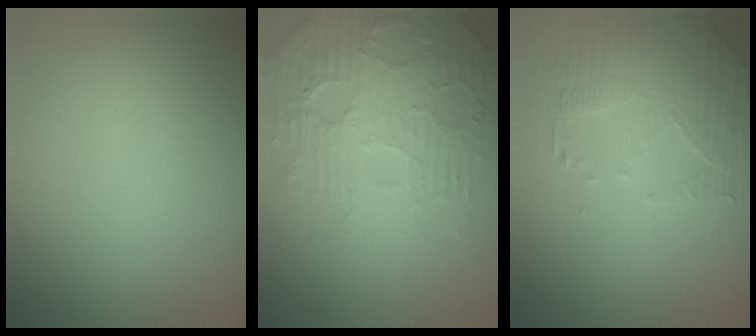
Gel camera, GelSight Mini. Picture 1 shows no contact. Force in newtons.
{"total": 5.5, "press": 3.8, "slide": 4.0}
{"total": 2.5, "press": 2.2, "slide": 1.2}